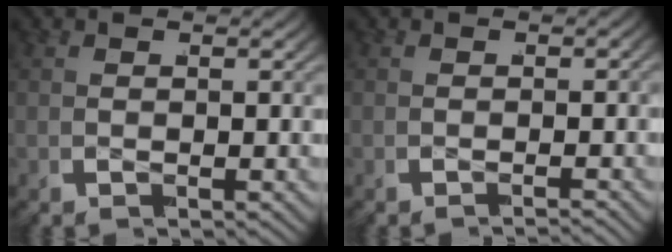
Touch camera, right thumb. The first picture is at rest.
{"total": 1.9, "force": [-1.3, 0.7, 1.2], "torque": [-0.016, -0.001, -0.022]}